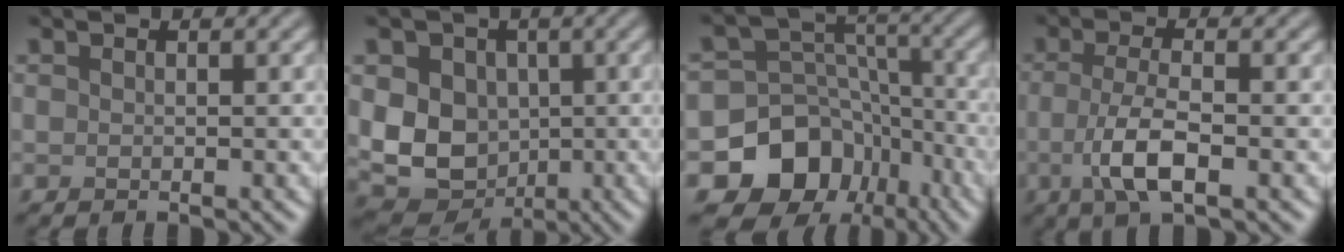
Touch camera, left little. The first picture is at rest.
{"total": 9.1, "force": [0.0, 7.5, 5.2], "torque": [-0.080, 0.003, -0.010]}
{"total": 10.0, "force": [-5.5, 7.9, 2.9], "torque": [-0.044, 0.012, -0.098]}
{"total": 4.5, "force": [-1.2, 1.4, 4.1], "torque": [-0.085, -0.002, -0.027]}